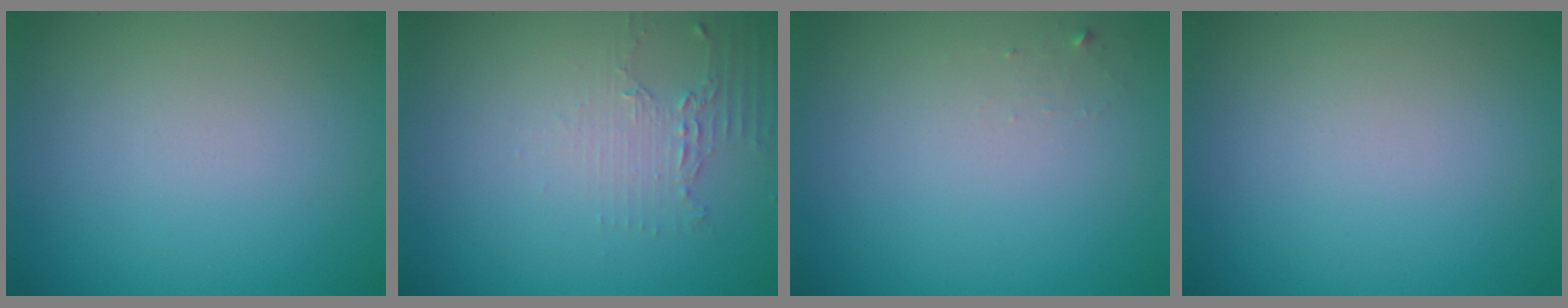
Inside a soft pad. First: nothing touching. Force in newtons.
{"total": 2.0, "press": 1.5, "slide": 1.3}
{"total": 0.6, "press": 0.6, "slide": 0.1}
{"total": 0.0}